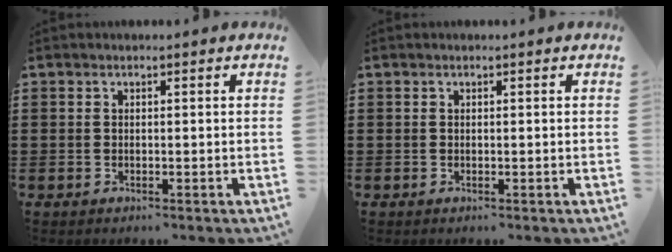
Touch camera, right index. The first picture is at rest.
{"total": 0.0}